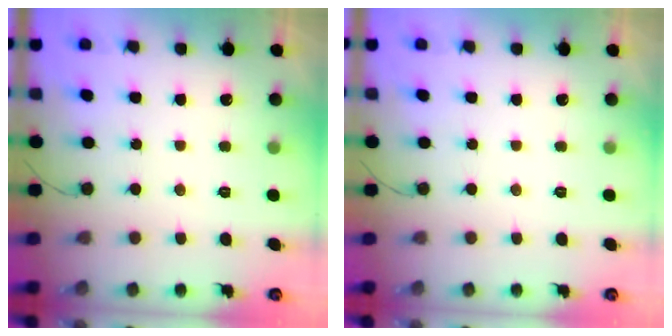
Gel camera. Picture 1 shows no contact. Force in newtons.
{"total": 0.0}